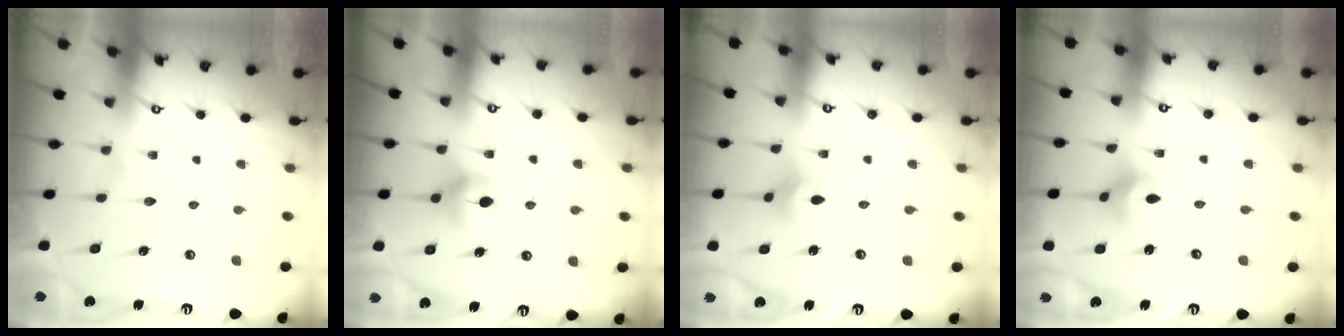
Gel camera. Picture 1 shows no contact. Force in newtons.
{"total": 5.6, "press": 5.5, "slide": 0.7}
{"total": 4.4, "press": 4.3, "slide": 0.7}
{"total": 4.5, "press": 4.4, "slide": 1.0}